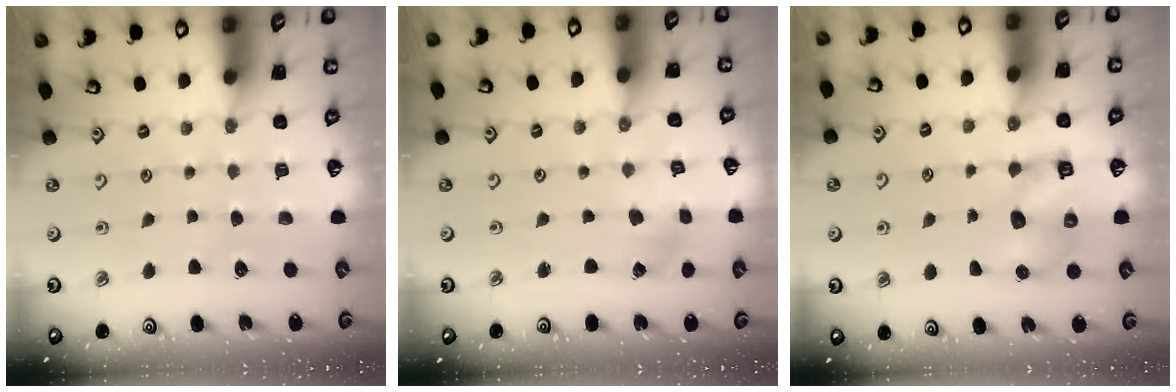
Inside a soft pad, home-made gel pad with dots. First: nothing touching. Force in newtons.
{"total": 1.2, "press": 1.2, "slide": 0.2}
{"total": 6.8, "press": 6.8, "slide": 0.9}